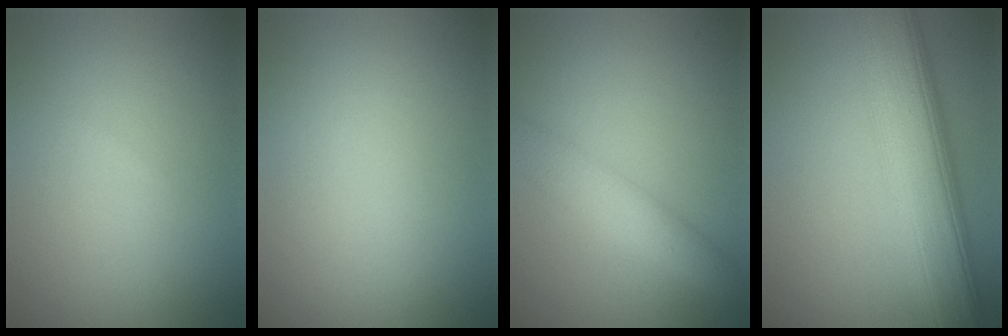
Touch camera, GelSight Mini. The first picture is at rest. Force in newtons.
{"total": 0.0}
{"total": 4.0, "press": 4.0, "slide": 0.1}
{"total": 9.2, "press": 9.2, "slide": 0.1}